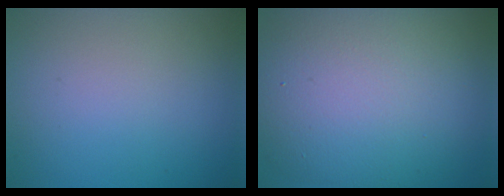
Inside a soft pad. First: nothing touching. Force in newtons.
{"total": 12.6, "press": 12.6, "slide": 0.2}